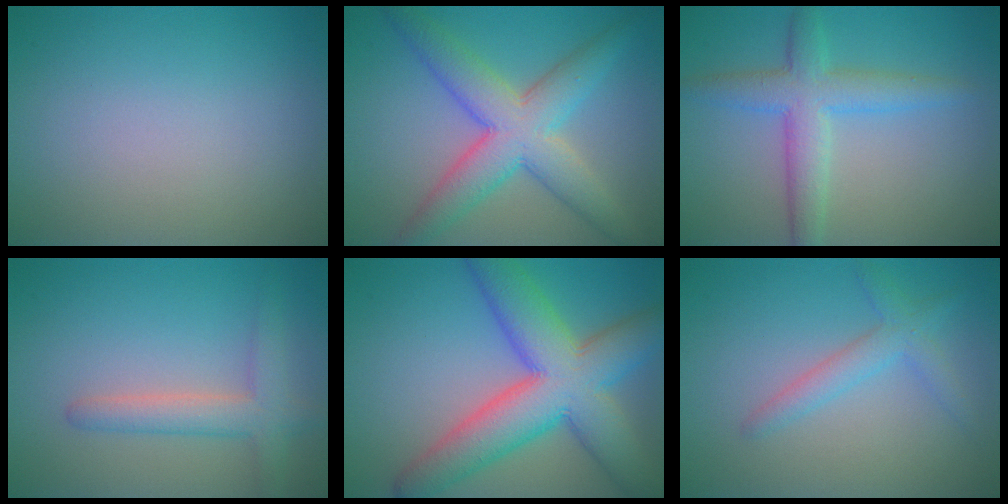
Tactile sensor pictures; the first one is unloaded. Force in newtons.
{"total": 7.2, "press": 7.2, "slide": 0.1}
{"total": 4.5, "press": 4.5, "slide": 0.1}
{"total": 3.3, "press": 3.3, "slide": 0.2}
{"total": 10.5, "press": 10.5, "slide": 0.4}
{"total": 2.4, "press": 2.4, "slide": 0.2}